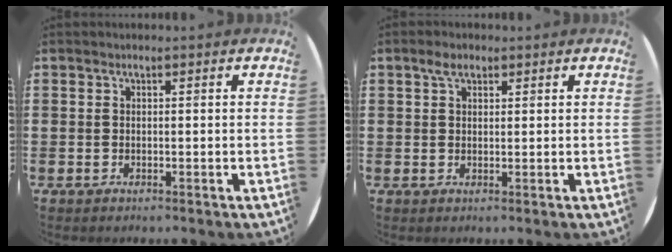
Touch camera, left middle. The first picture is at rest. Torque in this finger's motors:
{"motor_torque": [0.56, -0.38, 0.03, 0.03]}